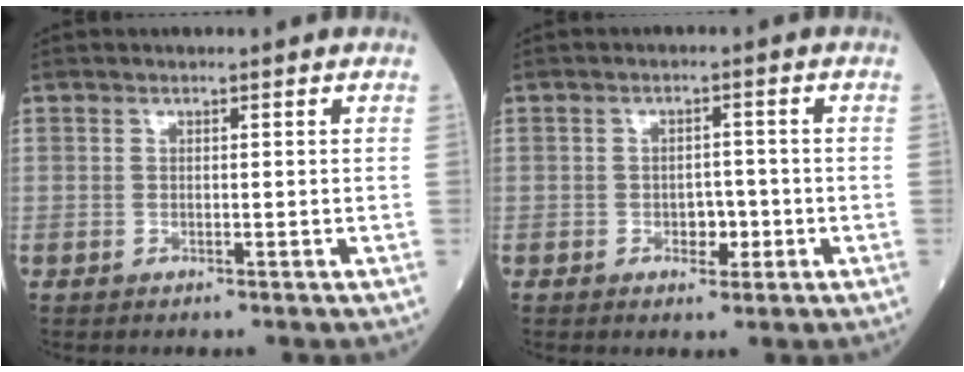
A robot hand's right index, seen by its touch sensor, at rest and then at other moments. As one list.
[{"total": 3.0, "force": [-1.0, 1.8, 2.2], "torque": [-0.026, 0.004, -0.011]}]